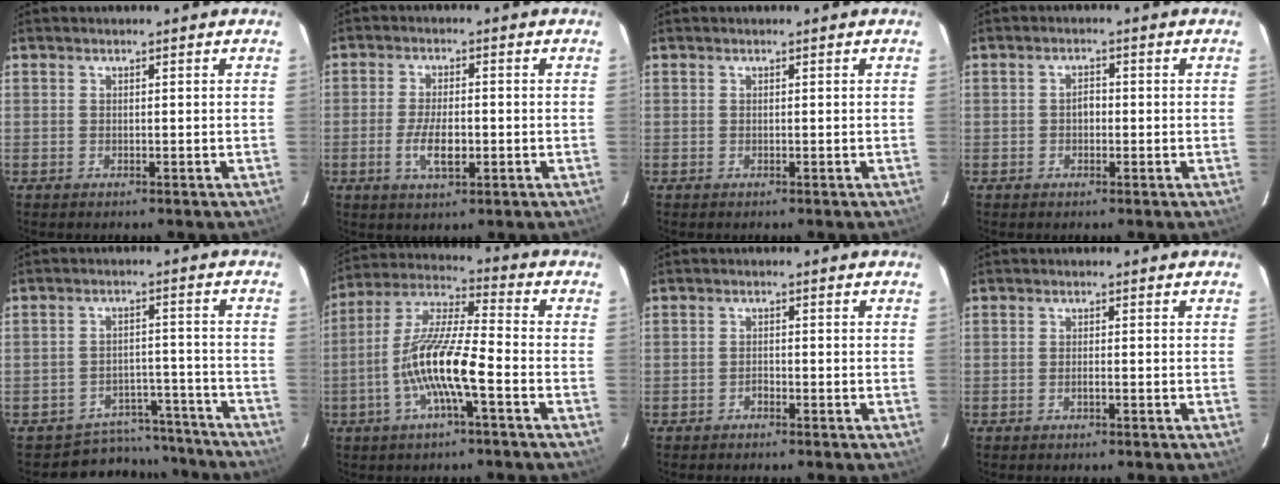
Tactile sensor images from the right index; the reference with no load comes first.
{"total": 5.8, "force": [-1.7, 2.1, 5.2], "torque": [-0.105, -0.007, -0.030]}
{"total": 0.0}
{"total": 1.9, "force": [-0.3, 1.3, 1.3], "torque": [-0.022, 0.007, -0.007]}
{"total": 12.2, "force": [-11.1, 5.1, 0.4], "torque": [-0.010, 0.050, -0.141]}
{"total": 12.8, "force": [-4.5, 1.8, 11.9], "torque": [-0.240, 0.000, -0.093]}
{"total": 1.0, "force": [-0.8, 0.5, 0.1], "torque": [-0.002, 0.001, -0.016]}
{"total": 0.8, "force": [-0.5, 0.1, 0.6], "torque": [-0.011, 0.000, -0.009]}